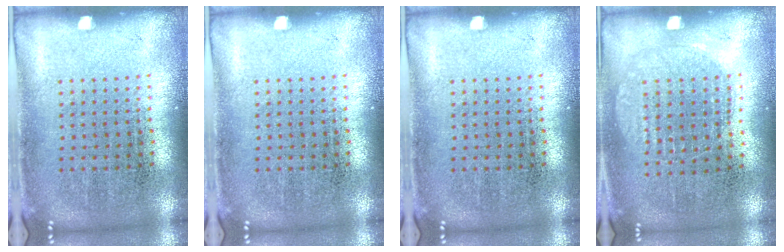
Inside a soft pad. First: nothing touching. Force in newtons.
{"total": 0.0}
{"total": 0.0}
{"total": 0.9, "press": 0.9, "slide": 0.2}